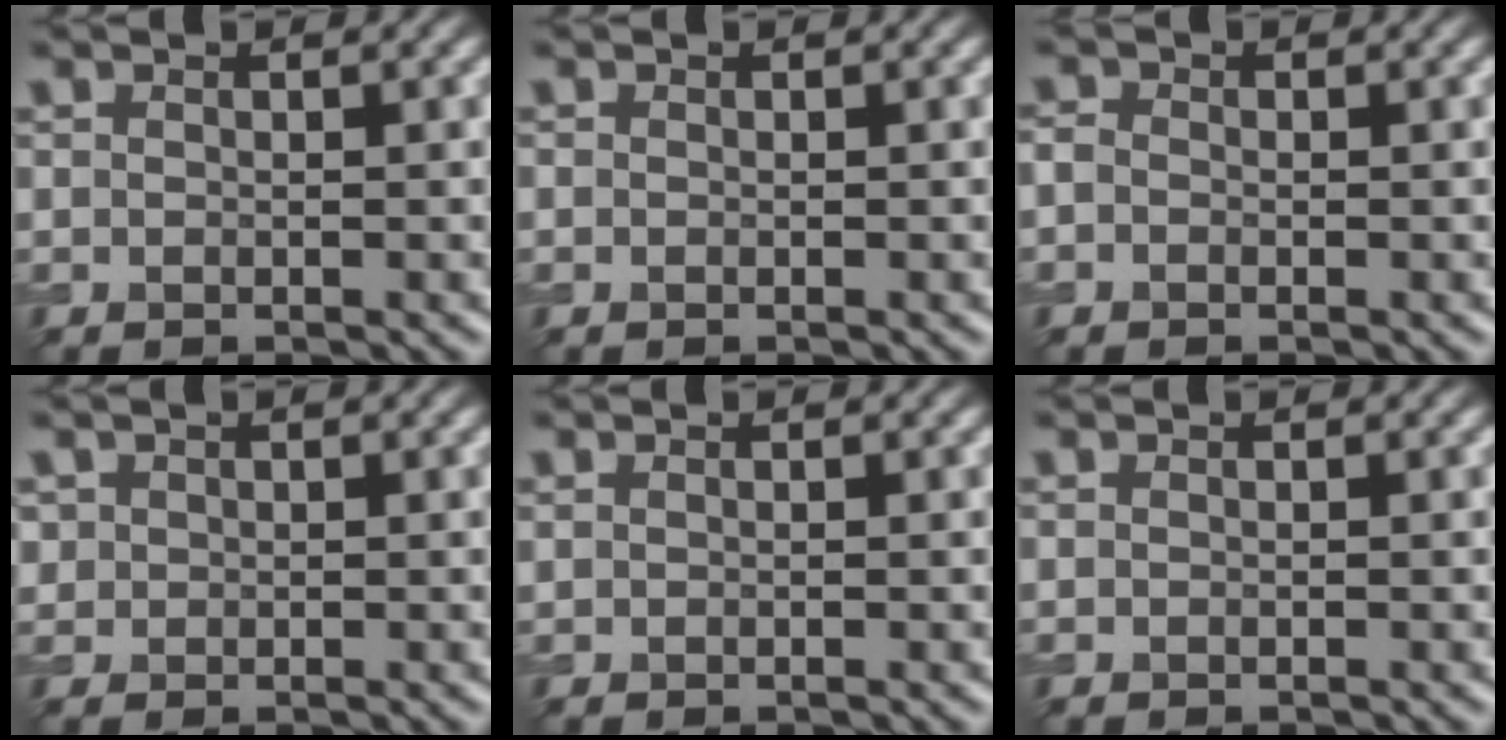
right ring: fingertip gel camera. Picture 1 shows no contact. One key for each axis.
{"total": 0.0}
{"total": 1.0, "fx": -0.5, "fy": 0.8, "fz": 0.5, "tx": -0.007, "ty": -0.001, "tz": -0.012}
{"total": 0.8, "fx": 0.2, "fy": 0.8, "fz": 0.0, "tx": 0.006, "ty": -0.003, "tz": 0.006}
{"total": 0.0}
{"total": 0.0}